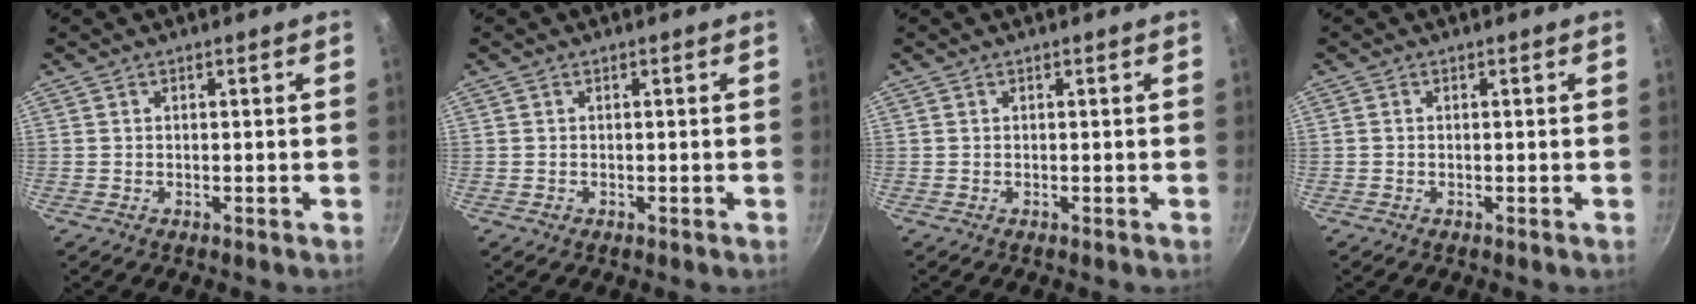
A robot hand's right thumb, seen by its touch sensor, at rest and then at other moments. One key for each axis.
{"total": 0.6, "fx": -0.1, "fy": 0.6, "fz": 0.1, "tx": 0.002, "ty": 0.001, "tz": -0.002}
{"total": 0.0}
{"total": 0.0}